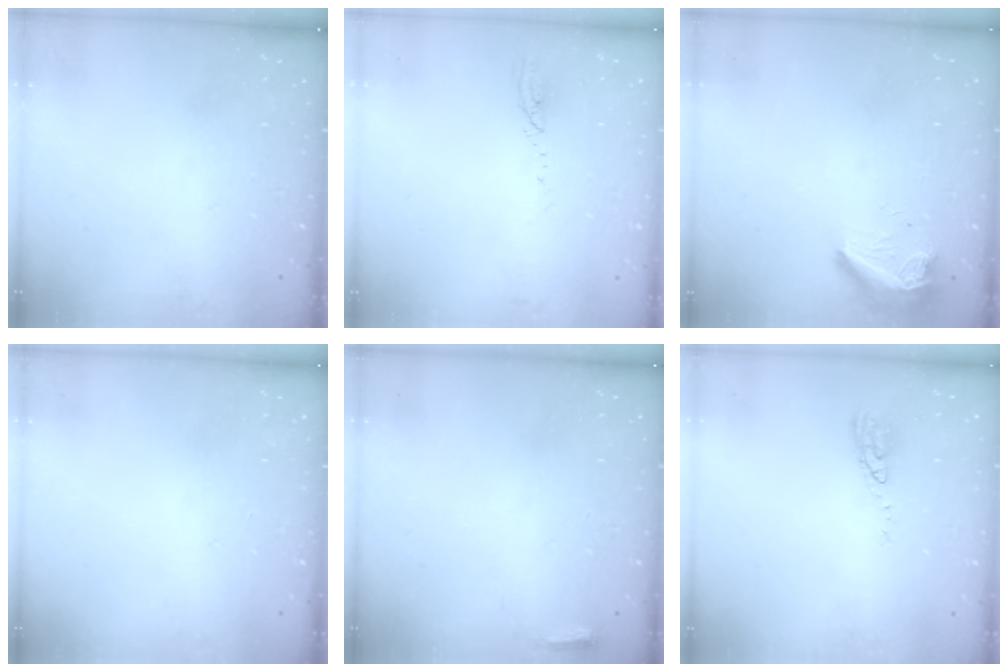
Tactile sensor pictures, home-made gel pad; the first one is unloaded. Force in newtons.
{"total": 2.4, "press": 2.4, "slide": 0.3}
{"total": 8.3, "press": 8.3, "slide": 0.9}
{"total": 0.0}
{"total": 2.7, "press": 2.6, "slide": 0.9}
{"total": 6.5, "press": 6.5, "slide": 0.5}